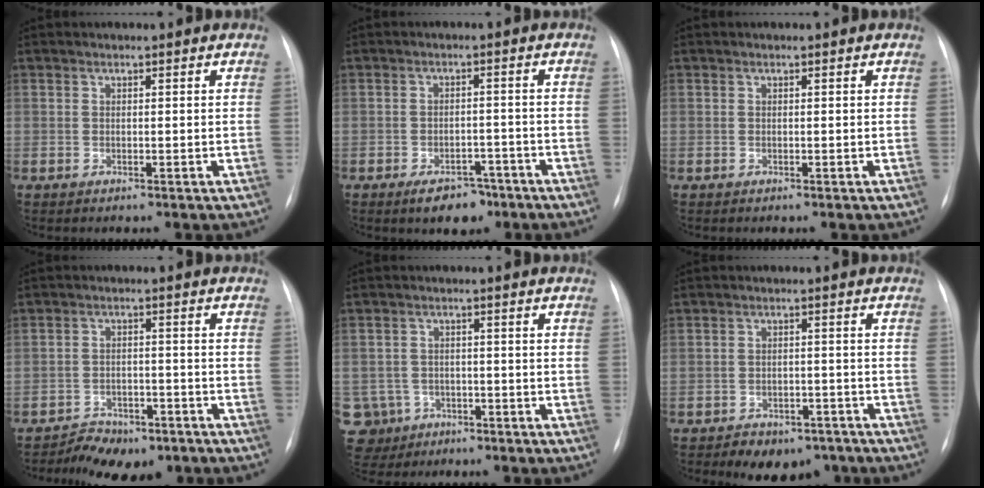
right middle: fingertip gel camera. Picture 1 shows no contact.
{"total": 5.5, "force": [-3.7, 3.0, 2.8], "torque": [-0.037, 0.004, -0.047]}
{"total": 0.0}
{"total": 7.3, "force": [-5.8, 3.7, 2.5], "torque": [-0.039, 0.008, -0.086]}
{"total": 8.3, "force": [-4.0, 7.2, 0.7], "torque": [-0.032, 0.015, -0.057]}
{"total": 8.2, "force": [-6.3, 4.4, 2.8], "torque": [-0.030, 0.015, -0.085]}